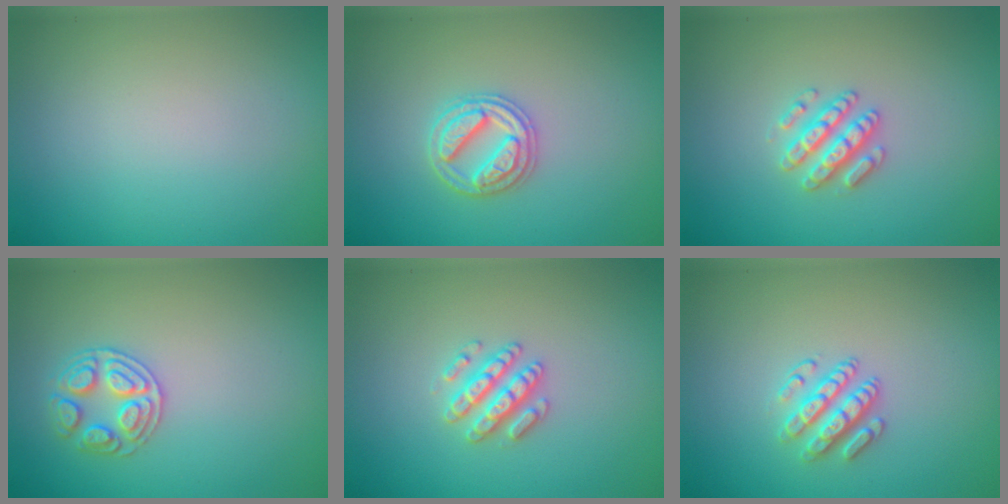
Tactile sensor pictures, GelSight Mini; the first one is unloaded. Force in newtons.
{"total": 3.0, "press": 2.9, "slide": 0.4}
{"total": 2.6, "press": 2.5, "slide": 0.4}
{"total": 2.7, "press": 2.7, "slide": 0.3}
{"total": 2.6, "press": 2.5, "slide": 0.4}
{"total": 2.7, "press": 2.5, "slide": 1.2}